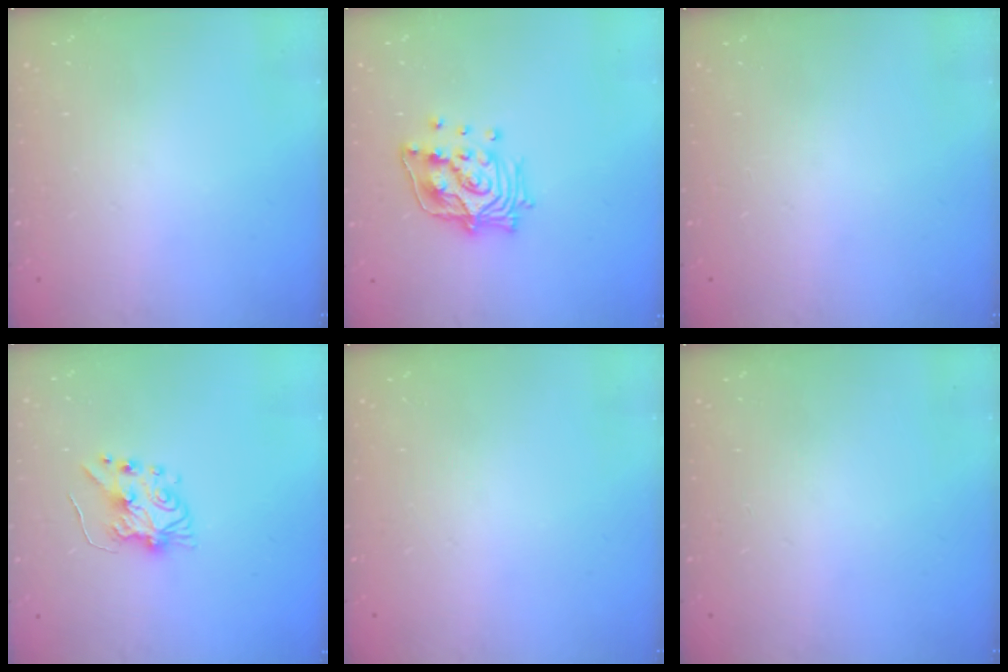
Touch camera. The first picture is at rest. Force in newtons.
{"total": 15.2, "press": 15.1, "slide": 2.0}
{"total": 0.0}
{"total": 6.6, "press": 6.6, "slide": 0.7}
{"total": 0.0}
{"total": 0.0}